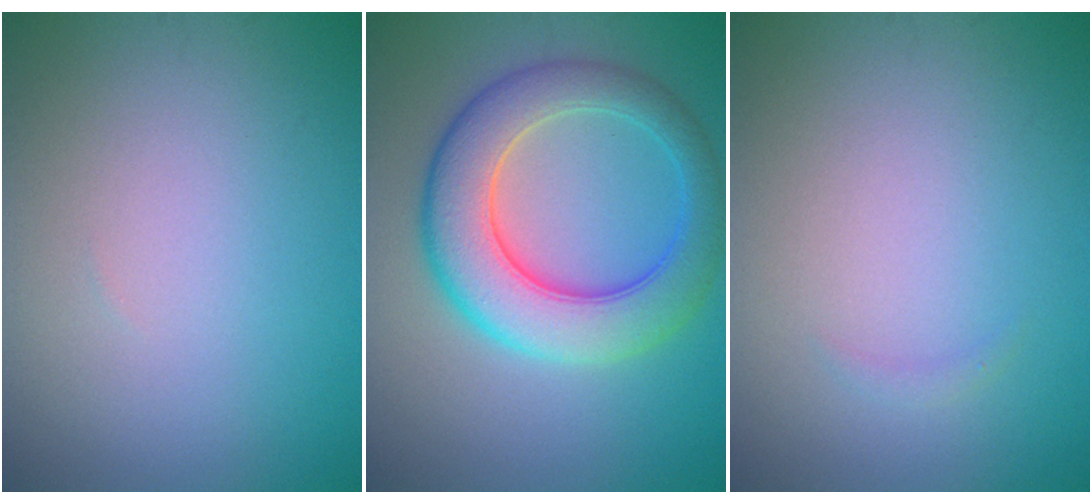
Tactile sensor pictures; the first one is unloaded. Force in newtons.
{"total": 8.1, "press": 8.1, "slide": 0.2}
{"total": 0.5, "press": 0.5, "slide": 0.1}